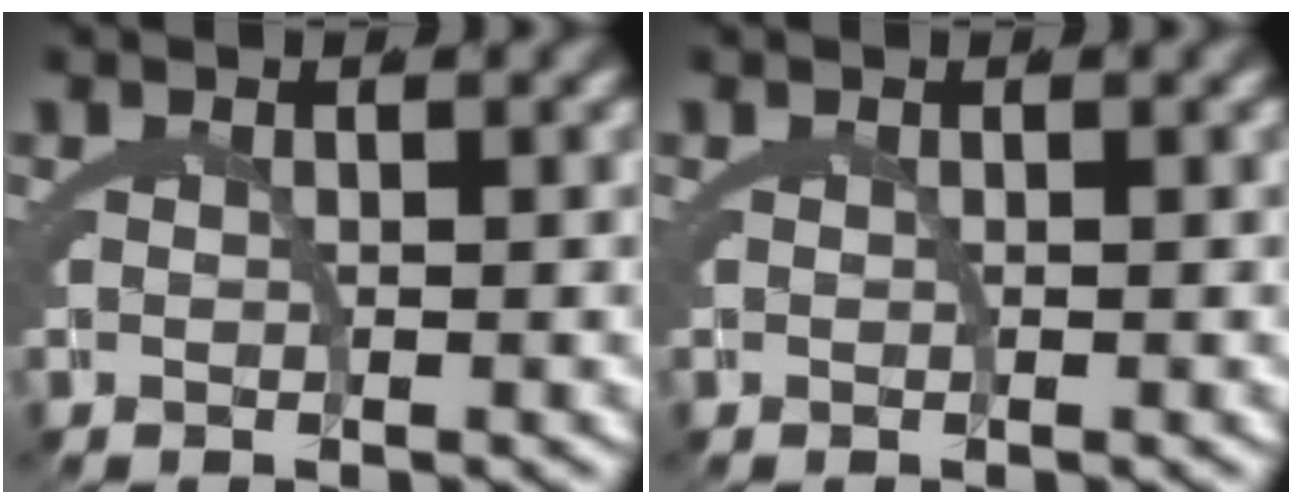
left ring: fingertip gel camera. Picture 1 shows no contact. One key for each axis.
{"total": 0.0}